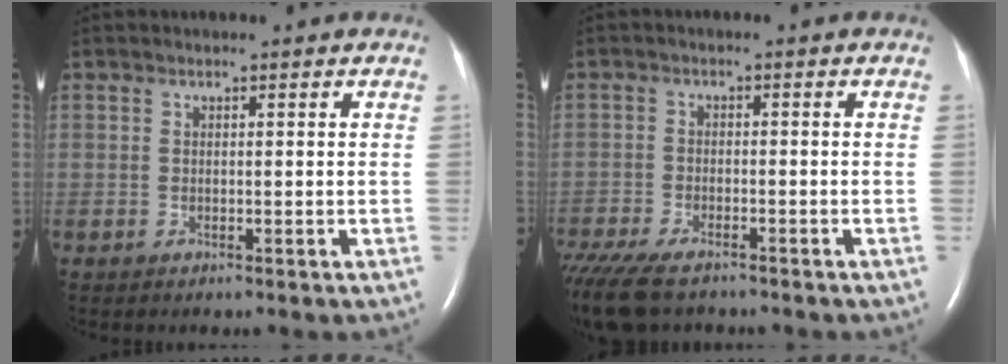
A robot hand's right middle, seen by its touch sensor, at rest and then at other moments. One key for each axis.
{"total": 11.7, "fx": -9.1, "fy": 3.8, "fz": 6.2, "tx": -0.134, "ty": -0.024, "tz": -0.147}